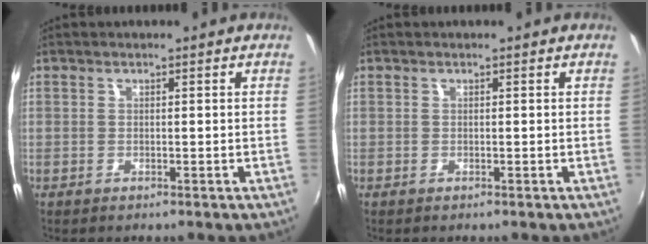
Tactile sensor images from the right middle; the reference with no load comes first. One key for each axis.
{"total": 0.0}